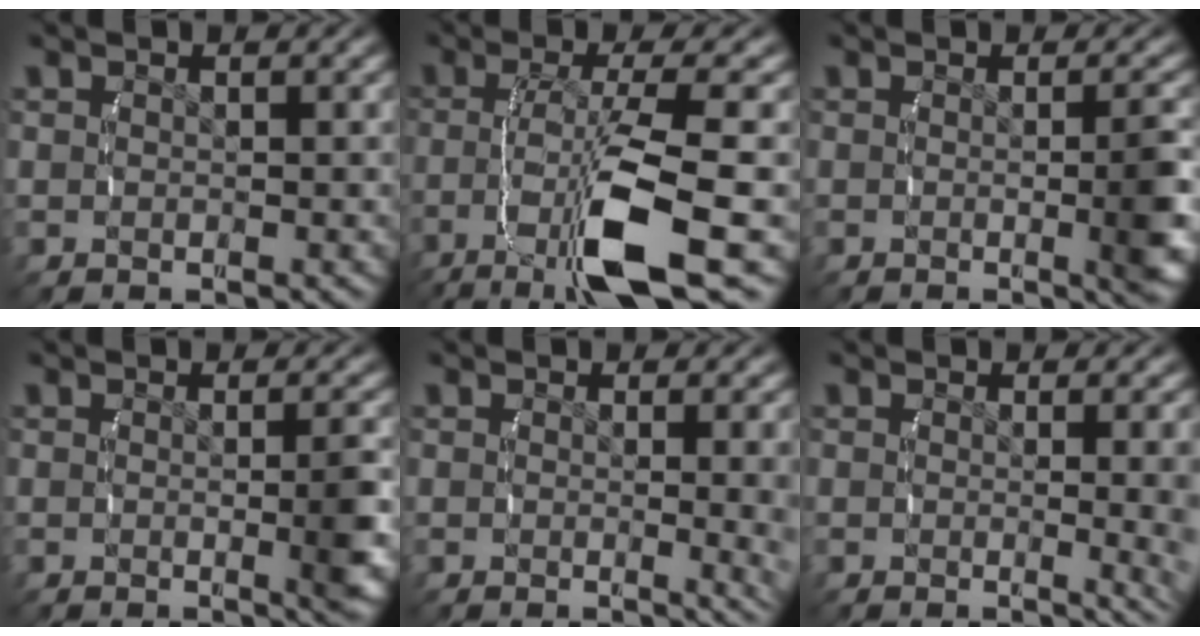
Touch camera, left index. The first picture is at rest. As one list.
[{"total": 8.5, "force": [-3.9, 2.2, 7.2], "torque": [-0.139, -0.017, -0.044]}, {"total": 3.5, "force": [-0.6, 0.4, 3.4], "torque": [-0.045, -0.002, -0.013]}, {"total": 2.8, "force": [-0.5, 0.3, 2.8], "torque": [-0.041, -0.002, -0.011]}, {"total": 3.4, "force": [0.2, 0.5, 3.4], "torque": [-0.033, 0.001, -0.001]}, {"total": 3.8, "force": [0.0, 0.6, 3.8], "torque": [-0.035, 0.000, -0.004]}]